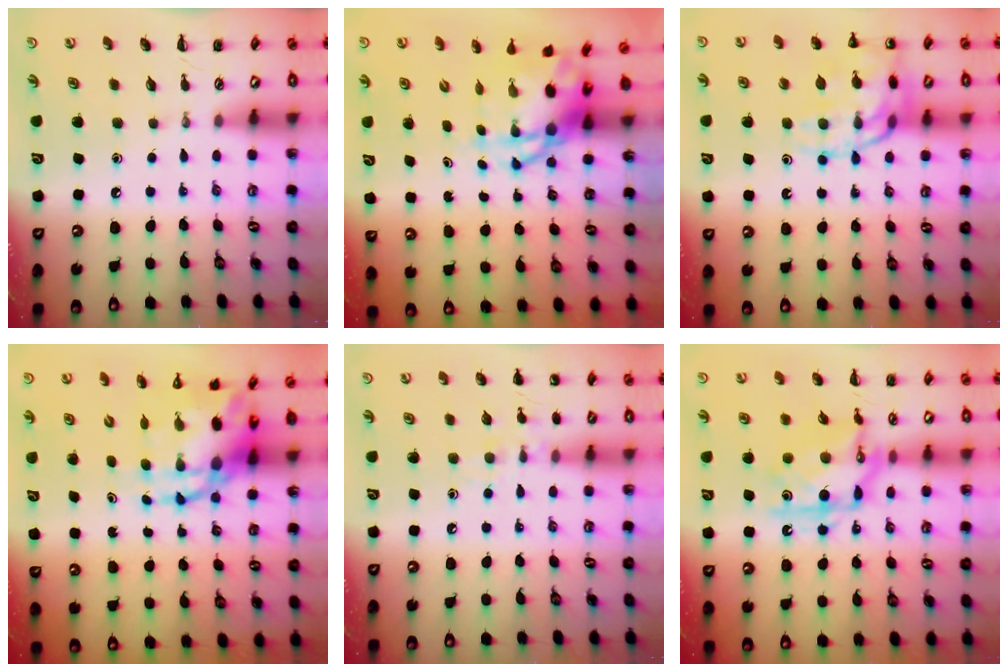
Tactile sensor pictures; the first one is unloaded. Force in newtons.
{"total": 7.2, "press": 7.0, "slide": 1.9}
{"total": 17.6, "press": 17.5, "slide": 2.0}
{"total": 9.7, "press": 9.3, "slide": 2.6}
{"total": 8.3, "press": 8.2, "slide": 1.5}
{"total": 14.0, "press": 14.0, "slide": 0.5}